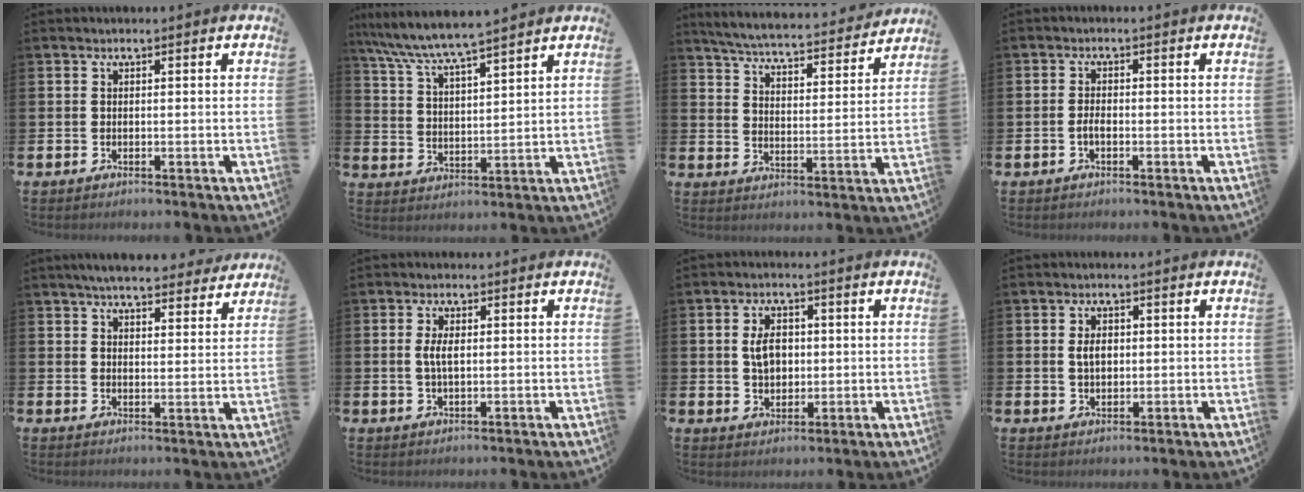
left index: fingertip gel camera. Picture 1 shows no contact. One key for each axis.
{"total": 6.6, "fx": 6.3, "fy": -0.1, "fz": 1.9, "tx": -0.065, "ty": -0.035, "tz": 0.110}
{"total": 5.7, "fx": 5.5, "fy": 0.4, "fz": 1.3, "tx": -0.050, "ty": -0.043, "tz": 0.092}
{"total": 1.4, "fx": -0.6, "fy": 0.6, "fz": 1.2, "tx": -0.016, "ty": -0.001, "tz": -0.014}
{"total": 6.0, "fx": 5.7, "fy": 1.0, "fz": 1.5, "tx": -0.034, "ty": -0.027, "tz": 0.101}
{"total": 2.9, "fx": 0.4, "fy": 1.2, "fz": 2.6, "tx": -0.047, "ty": 0.003, "tz": 0.003}
{"total": 4.5, "fx": 0.8, "fy": 3.0, "fz": 3.2, "tx": -0.047, "ty": 0.005, "tz": 0.007}
{"total": 2.7, "fx": 0.6, "fy": 1.7, "fz": 2.0, "tx": -0.019, "ty": 0.000, "tz": 0.004}